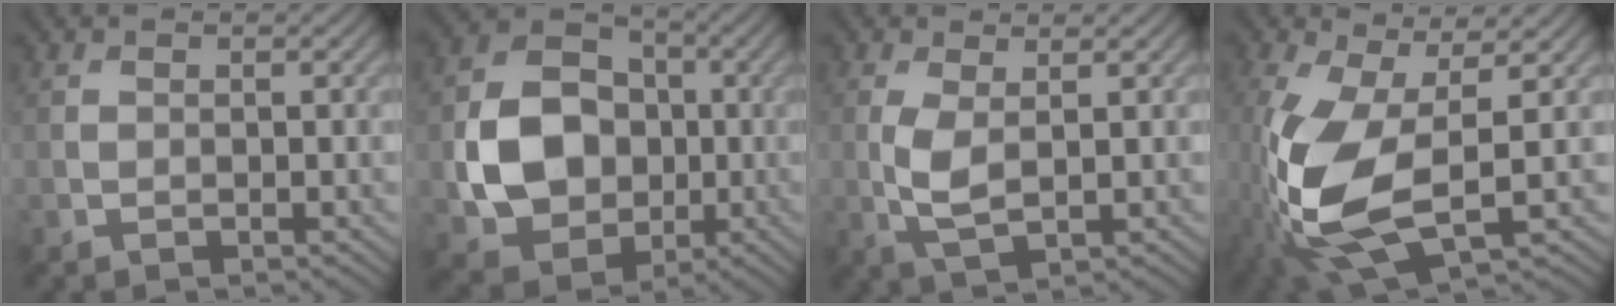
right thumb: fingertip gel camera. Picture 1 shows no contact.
{"total": 11.0, "force": [-1.1, 9.0, 6.3], "torque": [-0.145, -0.002, -0.025]}
{"total": 3.7, "force": [0.5, 1.3, 3.5], "torque": [-0.088, -0.003, 0.012]}
{"total": 13.4, "force": [-2.2, 6.0, 11.8], "torque": [-0.305, -0.025, -0.037]}